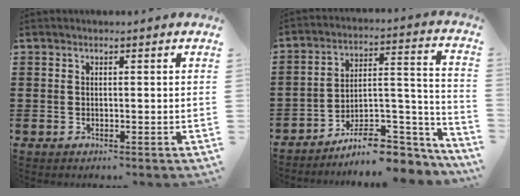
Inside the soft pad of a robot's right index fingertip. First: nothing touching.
{"total": 9.3, "force": [-7.1, 3.5, 4.9], "torque": [-0.068, 0.030, -0.127]}